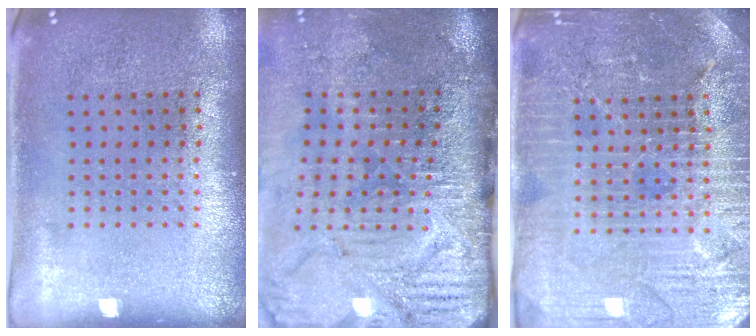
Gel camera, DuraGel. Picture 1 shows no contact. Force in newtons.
{"total": 5.1, "press": 4.2, "slide": 2.9}
{"total": 4.5, "press": 4.2, "slide": 1.5}